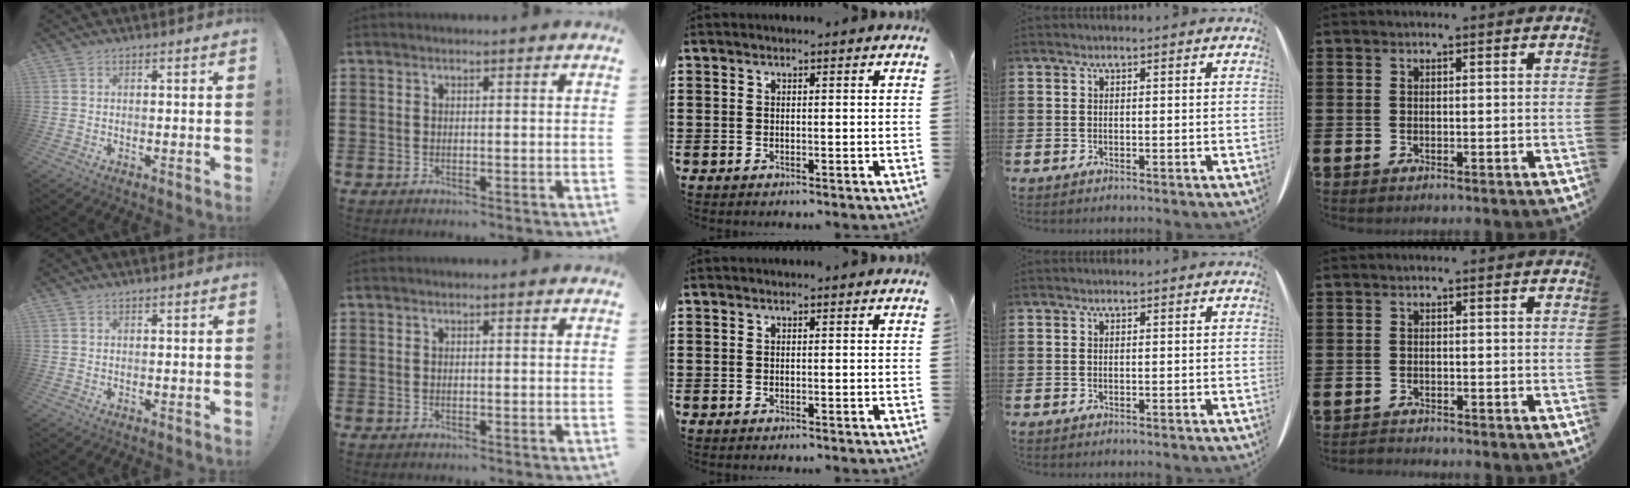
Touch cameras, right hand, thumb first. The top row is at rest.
{"little": {"total": 1.0, "force": [-1.0, 0.0, -0.1], "torque": [-0.003, 0.001, -0.020]}}